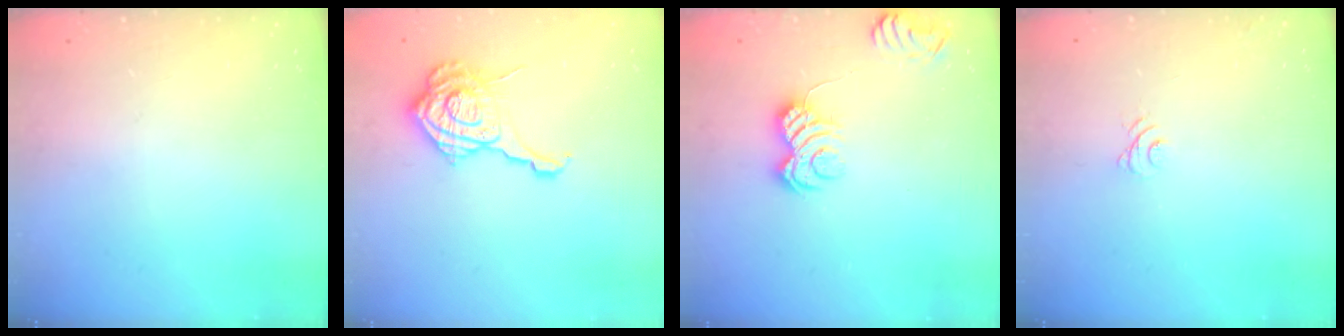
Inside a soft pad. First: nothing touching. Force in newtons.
{"total": 16.1, "press": 16.1, "slide": 1.2}
{"total": 6.4, "press": 6.3, "slide": 1.4}
{"total": 6.4, "press": 6.4, "slide": 0.6}